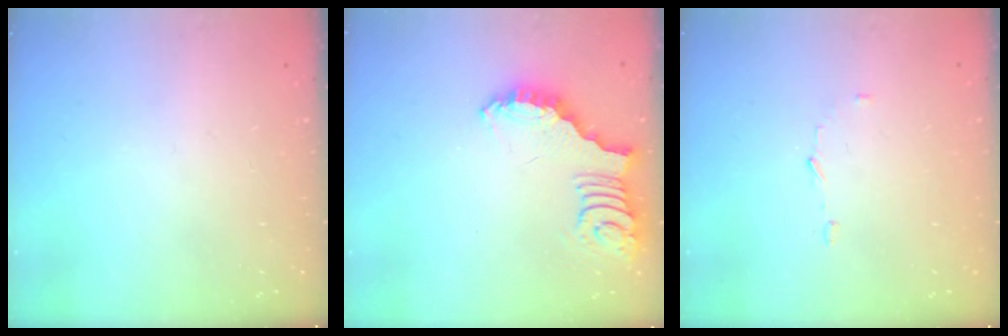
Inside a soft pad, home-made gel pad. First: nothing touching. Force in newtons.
{"total": 2.4, "press": 2.4, "slide": 0.5}
{"total": 3.4, "press": 3.4, "slide": 0.2}